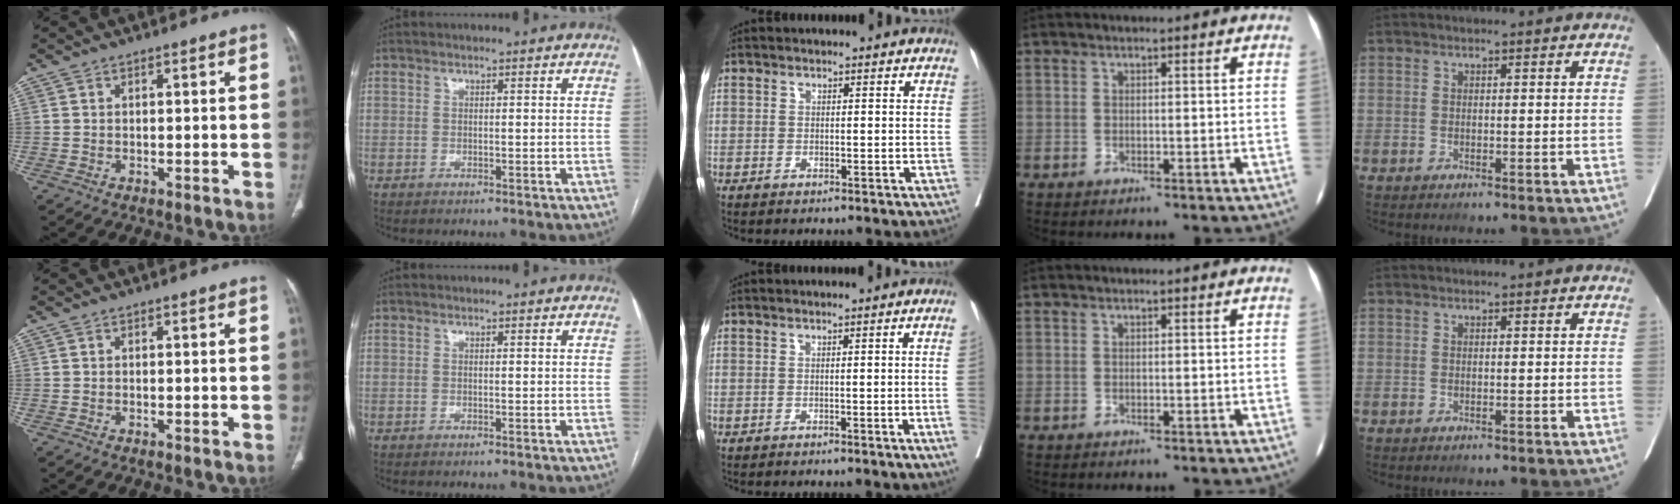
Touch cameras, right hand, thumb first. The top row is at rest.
{"middle": {"total": 3.9, "force": [-0.6, -1.1, 3.7], "torque": [-0.045, 0.001, -0.005]}}